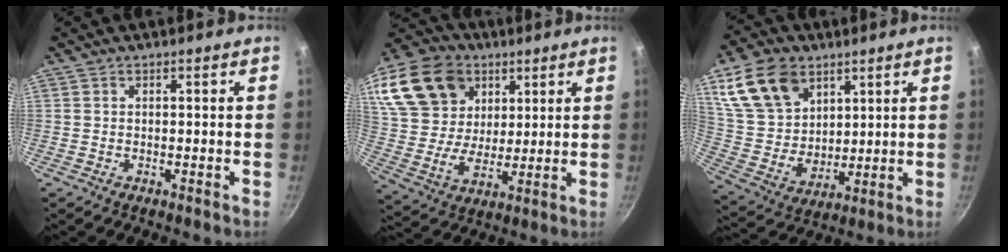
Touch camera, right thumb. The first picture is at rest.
{"total": 25.2, "force": [12.7, 18.0, 12.3], "torque": [-0.262, -0.005, 0.240]}
{"total": 17.7, "force": [8.5, 12.3, 9.4], "torque": [-0.151, -0.029, 0.176]}